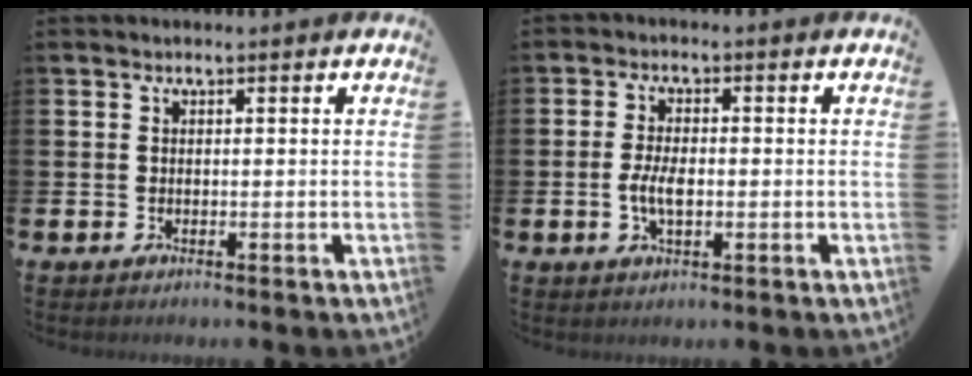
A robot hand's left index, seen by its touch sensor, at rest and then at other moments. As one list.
[{"total": 3.8, "force": [-0.5, 1.7, 3.4], "torque": [-0.060, -0.003, -0.015]}]